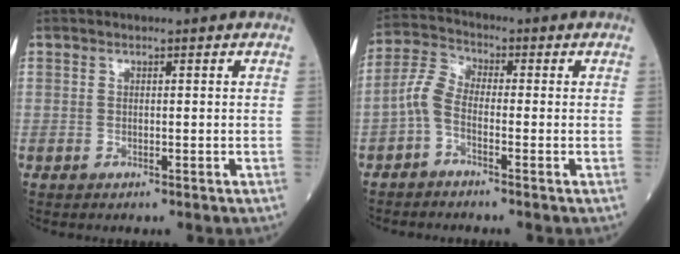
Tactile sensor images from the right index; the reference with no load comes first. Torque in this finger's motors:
{"motor_torque": [0.45, -0.42, 0.31, 0.05]}